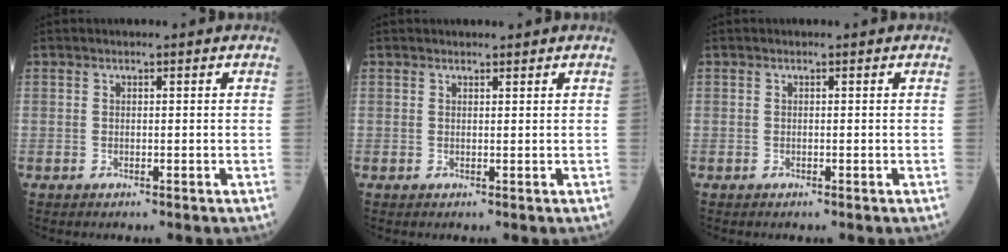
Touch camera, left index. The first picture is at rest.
{"total": 1.0, "force": [0.9, 0.2, 0.2], "torque": [-0.007, 0.002, 0.016]}
{"total": 0.0}